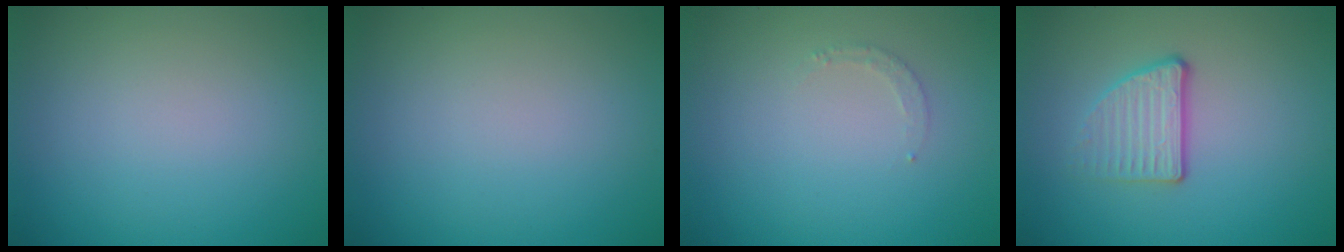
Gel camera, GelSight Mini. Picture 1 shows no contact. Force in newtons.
{"total": 0.0}
{"total": 0.9, "press": 0.9, "slide": 0.2}
{"total": 3.0, "press": 2.3, "slide": 1.9}